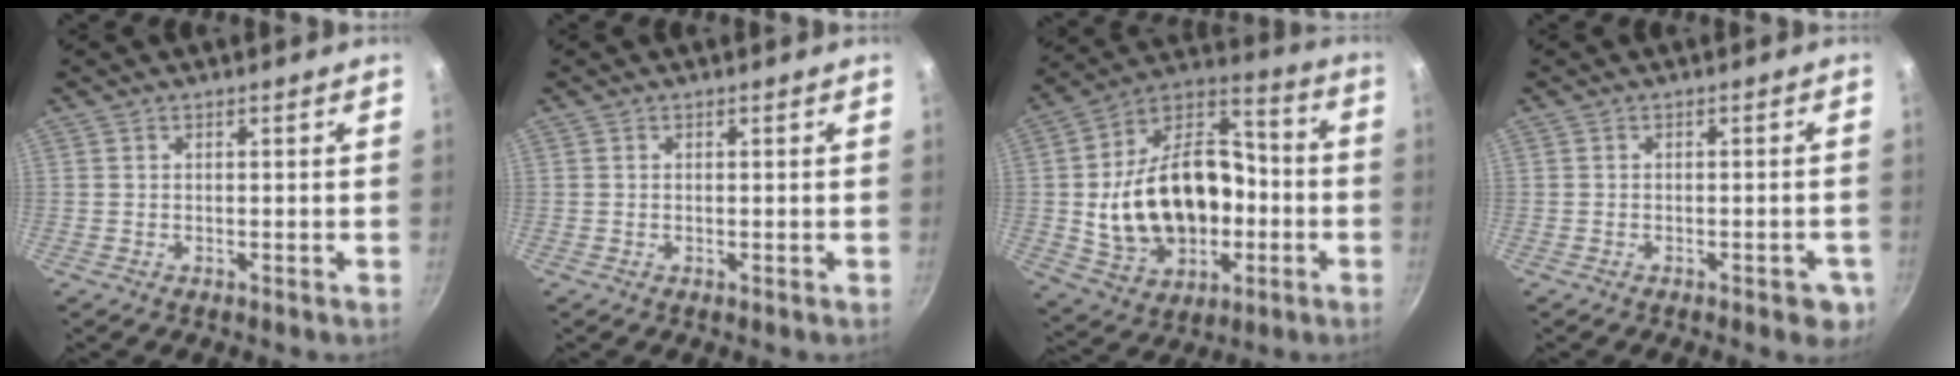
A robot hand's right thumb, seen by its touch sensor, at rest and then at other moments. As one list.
[{"total": 0.0}, {"total": 24.8, "force": [-3.1, 17.2, 17.6], "torque": [-0.281, 0.059, -0.039]}, {"total": 4.4, "force": [-1.9, 1.9, 3.5], "torque": [-0.028, 0.012, -0.017]}]